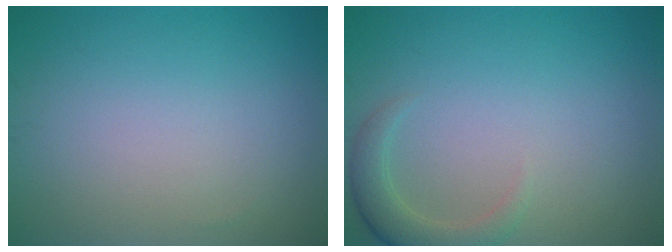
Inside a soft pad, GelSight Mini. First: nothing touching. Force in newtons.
{"total": 2.7, "press": 2.6, "slide": 0.5}